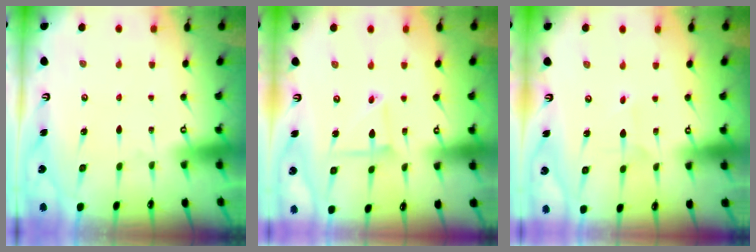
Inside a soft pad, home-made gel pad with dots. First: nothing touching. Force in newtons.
{"total": 4.8, "press": 4.7, "slide": 0.5}
{"total": 1.6, "press": 1.5, "slide": 0.1}